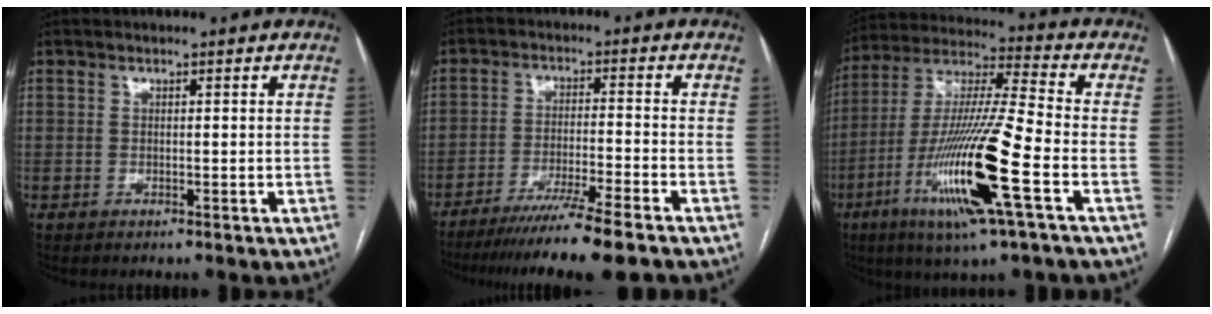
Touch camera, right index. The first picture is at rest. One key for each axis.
{"total": 12.2, "fx": -9.9, "fy": -1.3, "fz": 7.0, "tx": -0.093, "ty": -0.038, "tz": -0.156}
{"total": 19.4, "fx": -7.1, "fy": 0.5, "fz": 18.0, "tx": -0.375, "ty": -0.027, "tz": -0.135}